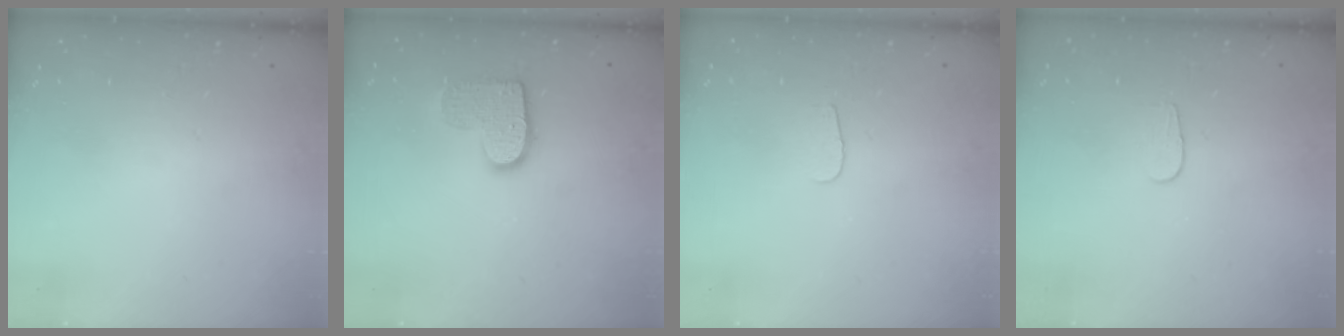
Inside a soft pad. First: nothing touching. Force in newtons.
{"total": 11.2, "press": 11.2, "slide": 0.6}
{"total": 3.5, "press": 3.5, "slide": 0.4}
{"total": 4.3, "press": 4.3, "slide": 0.5}